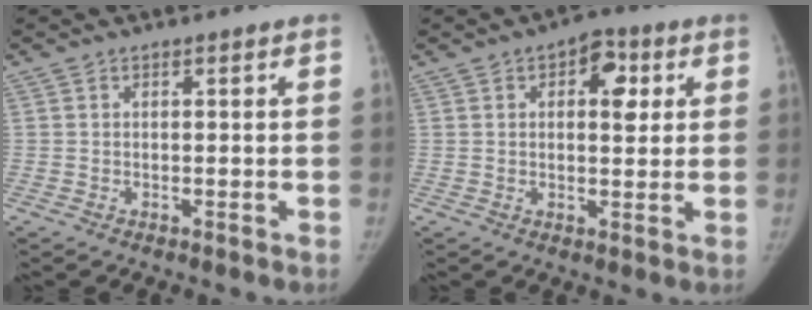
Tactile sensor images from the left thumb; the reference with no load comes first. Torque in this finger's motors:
{"motor_torque": [-0.32, -0.02, -0.05, 0.03, 0.07]}